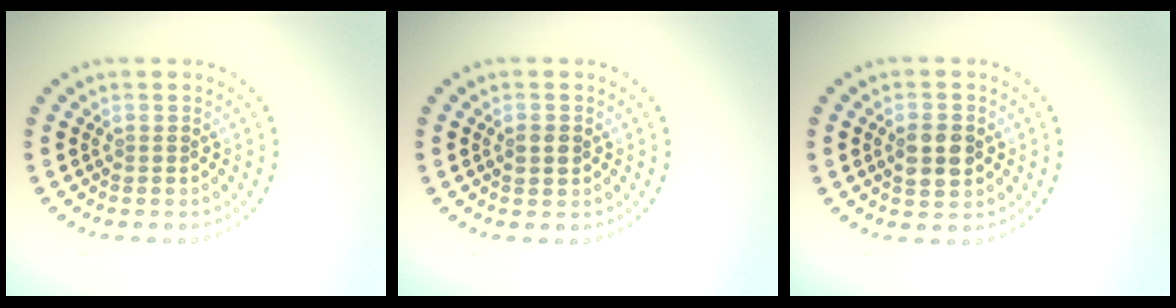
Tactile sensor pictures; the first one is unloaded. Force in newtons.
{"total": 1.4, "press": 1.4, "slide": 0.1}
{"total": 3.2, "press": 3.2, "slide": 0.1}